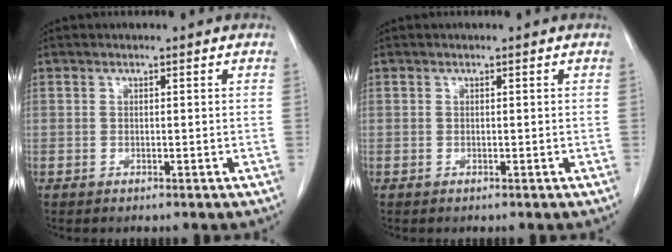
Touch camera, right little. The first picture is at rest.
{"total": 0.0}